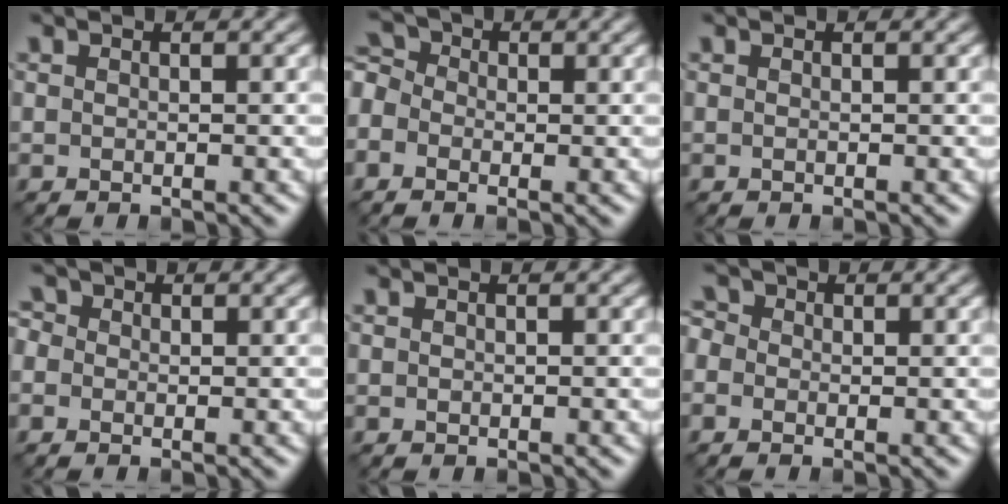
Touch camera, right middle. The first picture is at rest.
{"total": 3.5, "force": [-0.6, 2.9, 1.8], "torque": [-0.039, 0.018, -0.022]}
{"total": 0.0}
{"total": 2.2, "force": [0.6, 1.9, 0.9], "torque": [-0.009, 0.012, -0.013]}
{"total": 0.0}
{"total": 2.1, "force": [0.3, 1.9, 0.9], "torque": [-0.013, 0.012, -0.017]}